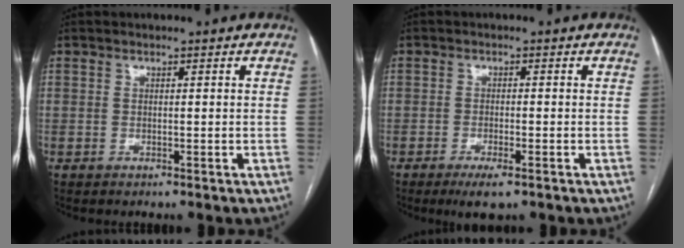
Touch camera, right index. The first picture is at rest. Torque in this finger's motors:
{"motor_torque": [0.41, -0.04, 0.11, 0.05]}